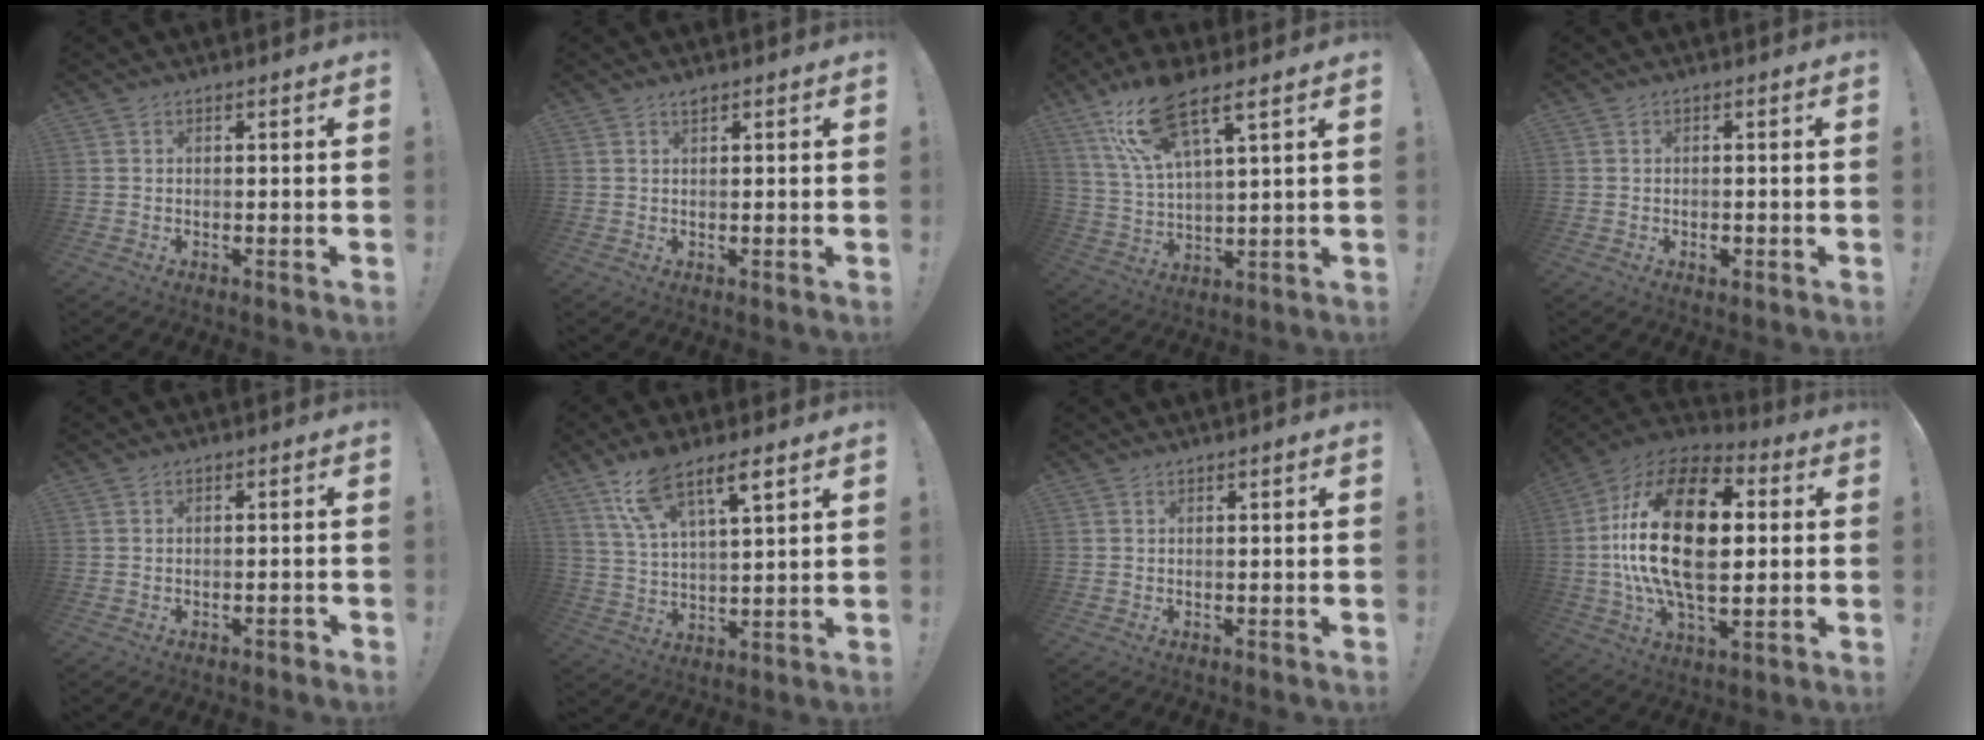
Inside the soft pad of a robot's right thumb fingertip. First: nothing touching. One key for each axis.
{"total": 1.1, "fx": 1.0, "fy": 0.2, "fz": 0.4, "tx": -0.002, "ty": -0.002, "tz": 0.017}
{"total": 15.0, "fx": 9.6, "fy": 4.4, "fz": 10.6, "tx": -0.198, "ty": -0.035, "tz": 0.166}
{"total": 1.3, "fx": -0.8, "fy": 0.7, "fz": 0.8, "tx": -0.002, "ty": 0.000, "tz": -0.015}
{"total": 1.8, "fx": -1.2, "fy": 0.5, "fz": 1.1, "tx": -0.013, "ty": 0.006, "tz": -0.021}
{"total": 11.5, "fx": 8.0, "fy": 3.5, "fz": 7.5, "tx": -0.131, "ty": -0.033, "tz": 0.141}
{"total": 0.7, "fx": 0.3, "fy": -0.2, "fz": 0.5, "tx": -0.001, "ty": -0.004, "tz": 0.003}
{"total": 28.8, "fx": 1.4, "fy": 15.0, "fz": 24.6, "tx": -0.458, "ty": 0.000, "tz": 0.012}